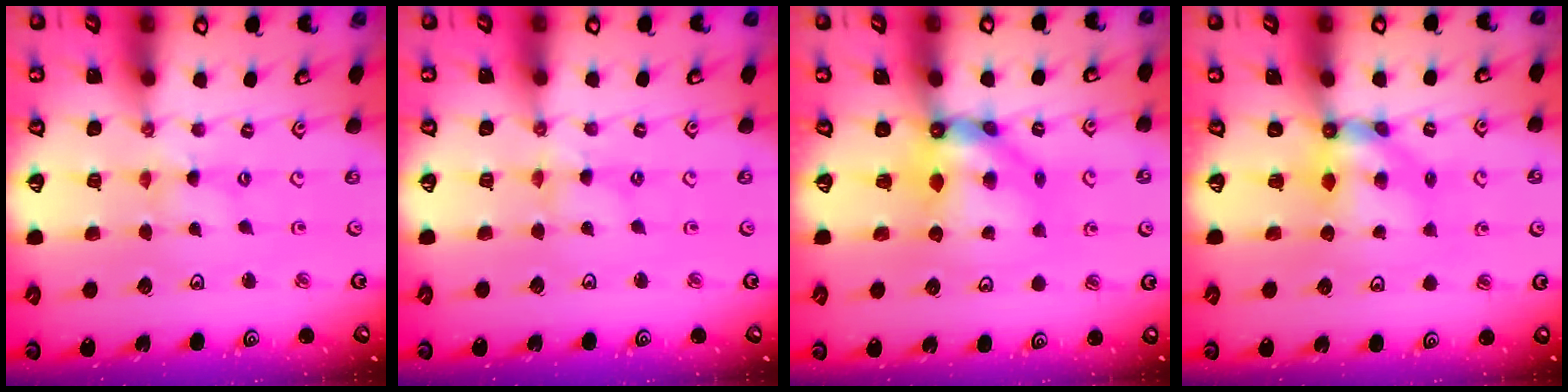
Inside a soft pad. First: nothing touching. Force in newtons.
{"total": 1.7, "press": 1.6, "slide": 0.3}
{"total": 7.7, "press": 7.6, "slide": 0.6}
{"total": 5.6, "press": 5.6, "slide": 0.3}